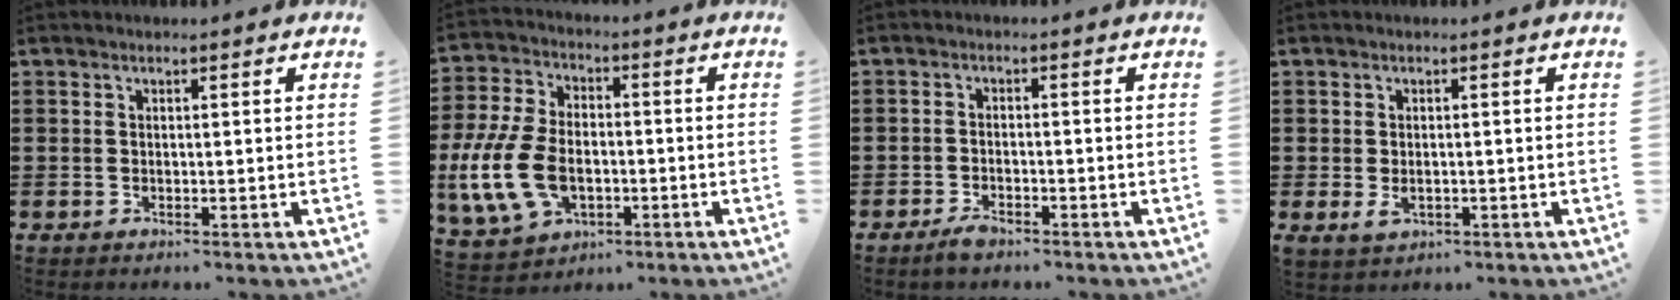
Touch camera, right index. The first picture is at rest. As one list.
[{"total": 11.6, "force": [-2.9, 7.2, 8.6], "torque": [-0.219, -0.004, -0.056]}, {"total": 2.0, "force": [-1.5, 0.7, 1.1], "torque": [-0.021, 0.002, -0.029]}, {"total": 1.9, "force": [-0.3, 1.0, 1.5], "torque": [-0.031, 0.001, -0.005]}]